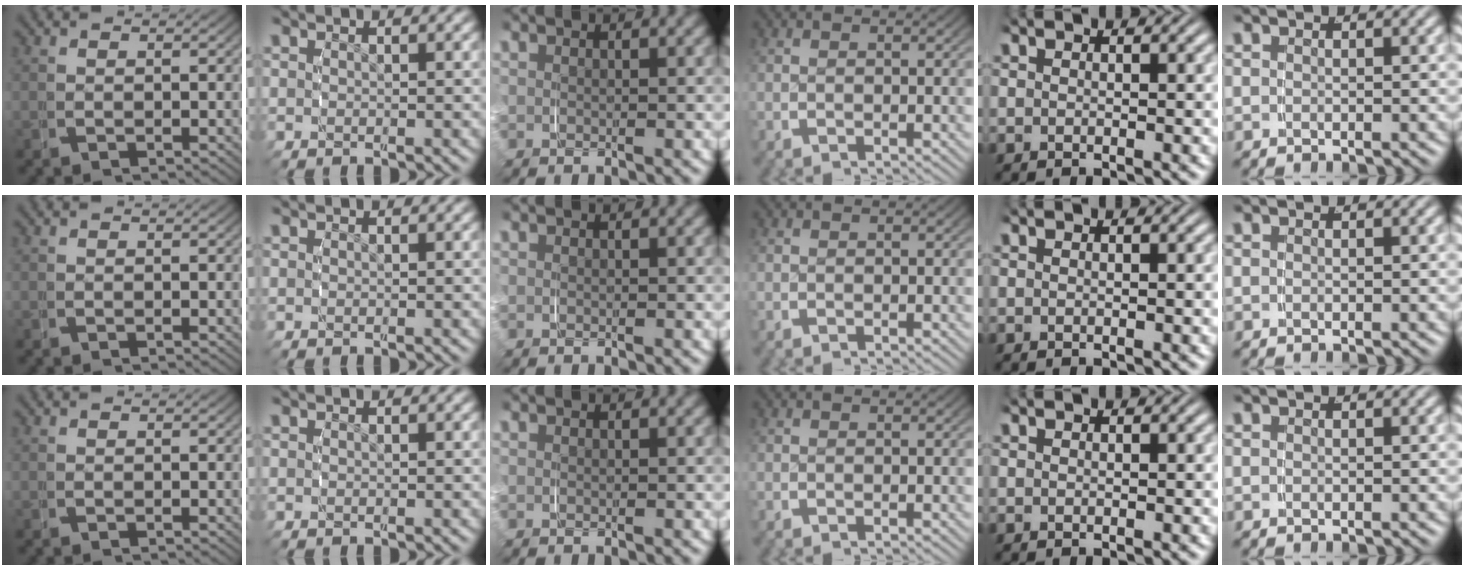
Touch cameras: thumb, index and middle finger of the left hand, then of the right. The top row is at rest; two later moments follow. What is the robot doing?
{"motion": "grasp_and_lifting", "object": "string"}